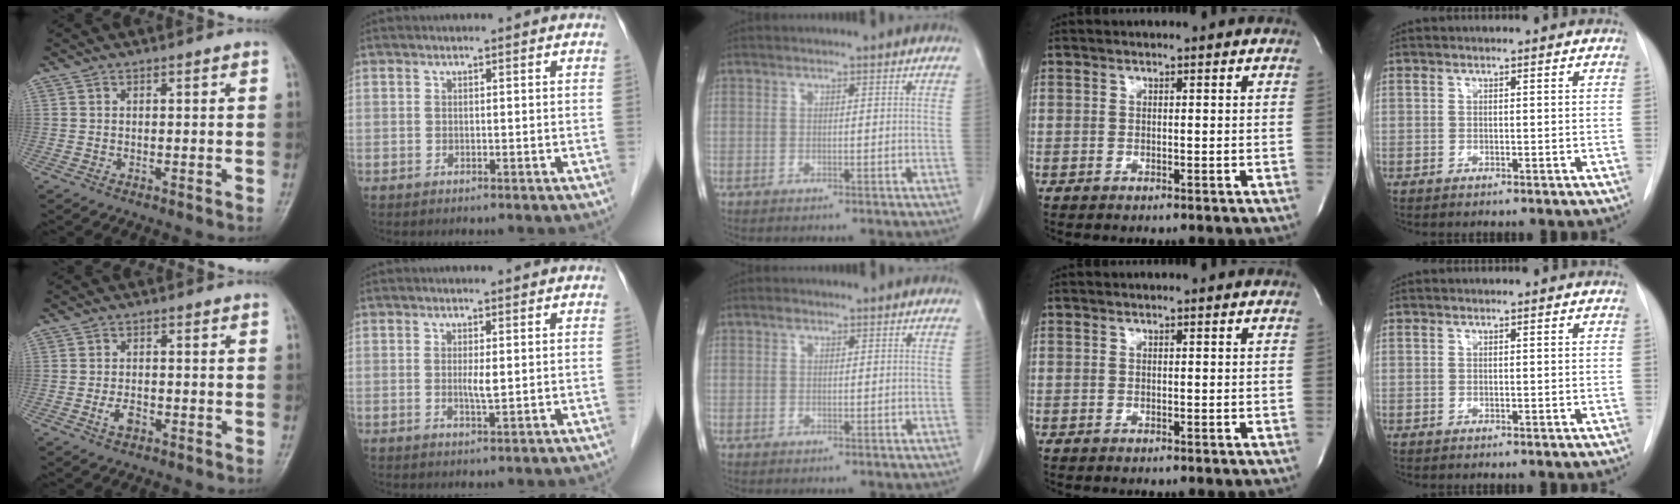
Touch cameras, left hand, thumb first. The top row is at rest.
{"thumb": {"total": 2.6, "force": [-1.1, 1.5, 1.8], "torque": [-0.033, 0.004, -0.019]}, "index": {"total": 1.8, "force": [0.2, 0.1, 1.8], "torque": [-0.036, -0.003, 0.005]}, "middle": {"total": 0.7, "force": [0.4, 0.4, 0.3], "torque": [-0.003, 0.003, 0.005]}}